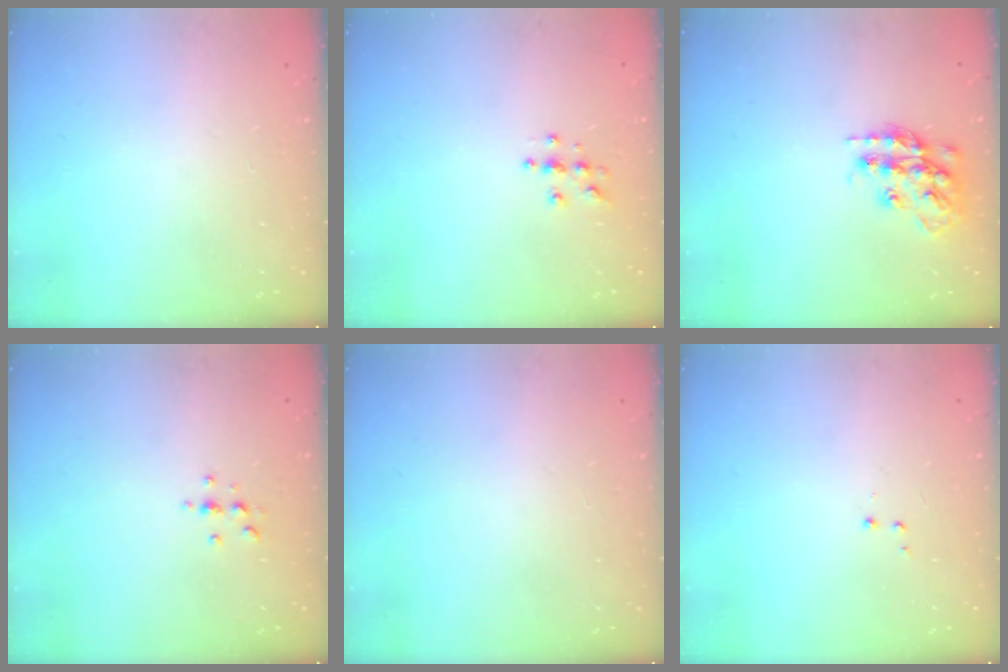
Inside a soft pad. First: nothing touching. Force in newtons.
{"total": 4.0, "press": 3.9, "slide": 0.4}
{"total": 14.9, "press": 14.8, "slide": 0.8}
{"total": 3.0, "press": 3.0, "slide": 0.4}
{"total": 0.0}
{"total": 2.9, "press": 2.8, "slide": 0.7}